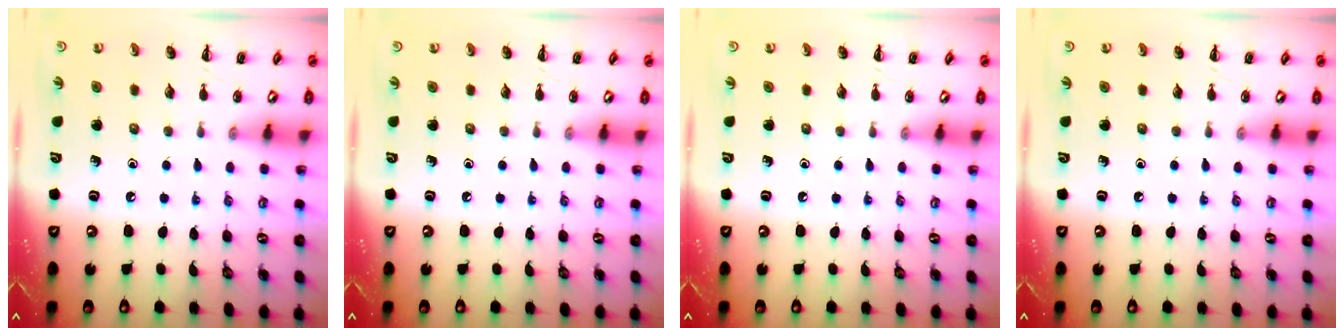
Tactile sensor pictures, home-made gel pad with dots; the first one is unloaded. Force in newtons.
{"total": 0.0}
{"total": 0.0}
{"total": 0.0}